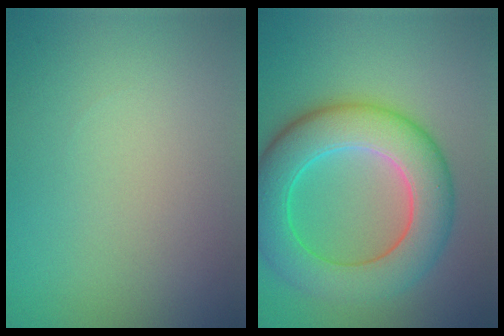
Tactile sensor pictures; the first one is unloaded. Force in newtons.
{"total": 8.8, "press": 8.8, "slide": 0.1}